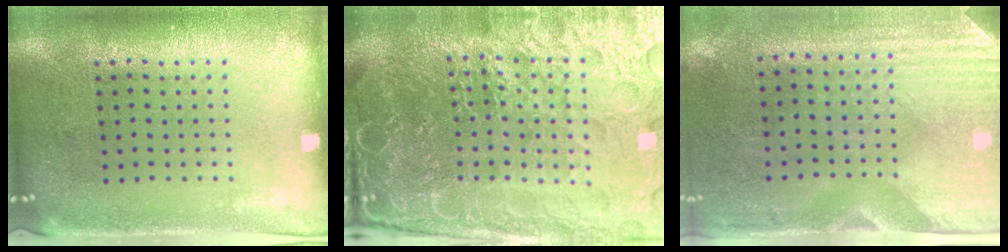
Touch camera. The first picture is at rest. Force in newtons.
{"total": 6.7, "press": 5.9, "slide": 3.1}
{"total": 3.0, "press": 2.6, "slide": 1.5}